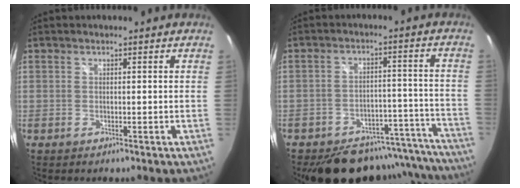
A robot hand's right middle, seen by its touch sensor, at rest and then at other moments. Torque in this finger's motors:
{"motor_torque": [1.05, -1.09, 0.20, 0.07]}